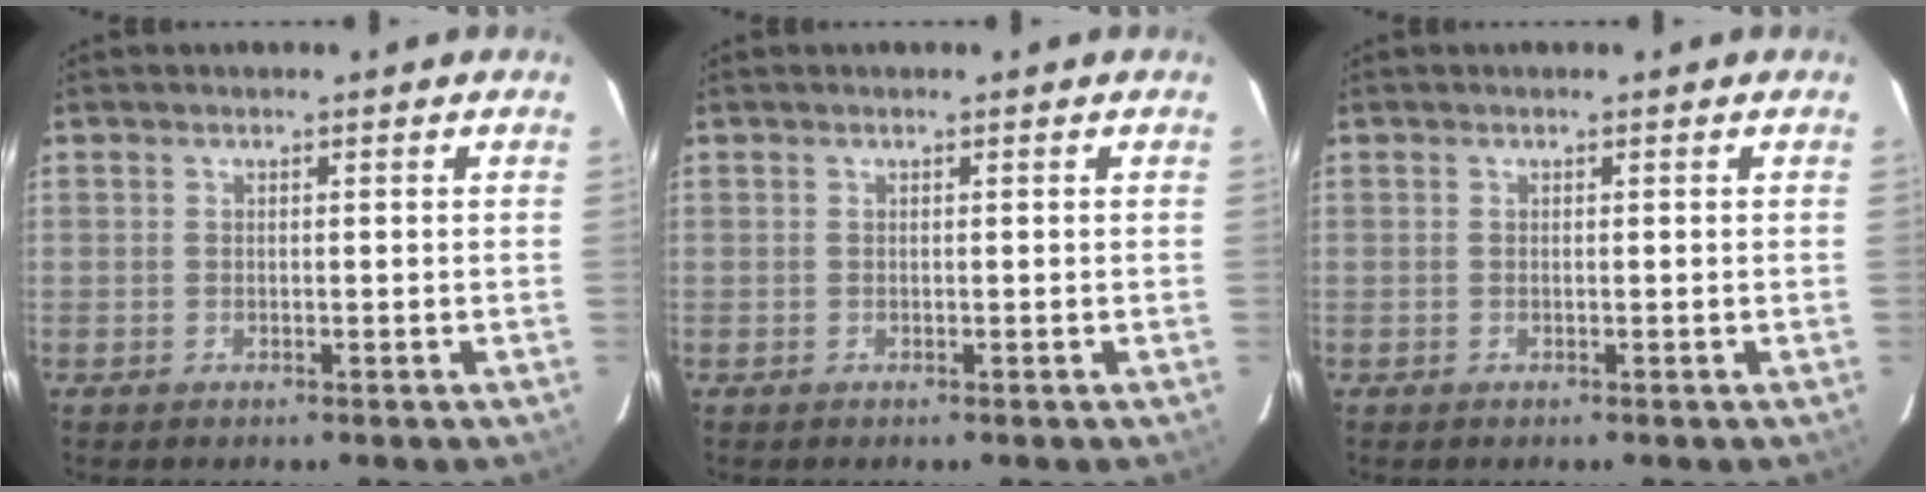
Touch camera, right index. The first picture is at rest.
{"total": 0.0}
{"total": 0.0}